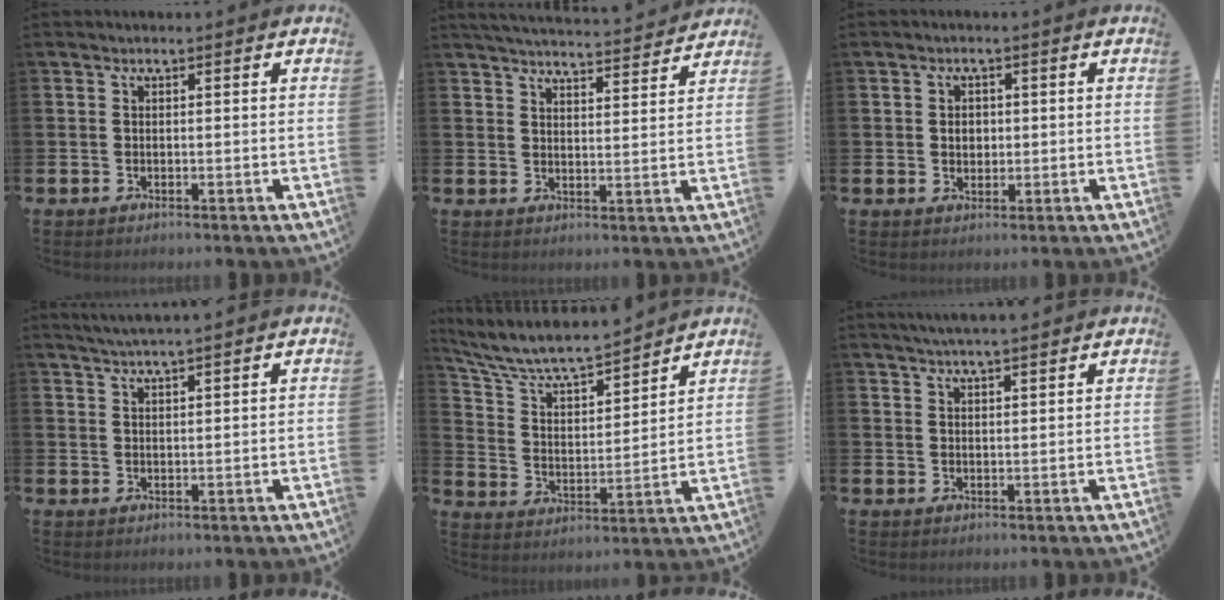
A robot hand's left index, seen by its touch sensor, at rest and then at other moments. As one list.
[{"total": 4.9, "force": [4.8, 0.1, 0.4], "torque": [-0.015, -0.037, 0.083]}, {"total": 2.1, "force": [0.2, 1.7, 1.2], "torque": [-0.007, 0.003, -0.002]}, {"total": 2.8, "force": [2.7, -0.3, 0.6], "torque": [-0.011, -0.009, 0.048]}, {"total": 7.8, "force": [7.4, 1.3, 2.2], "torque": [-0.079, -0.057, 0.126]}, {"total": 3.7, "force": [3.6, -0.1, 0.9], "torque": [-0.012, -0.015, 0.062]}]